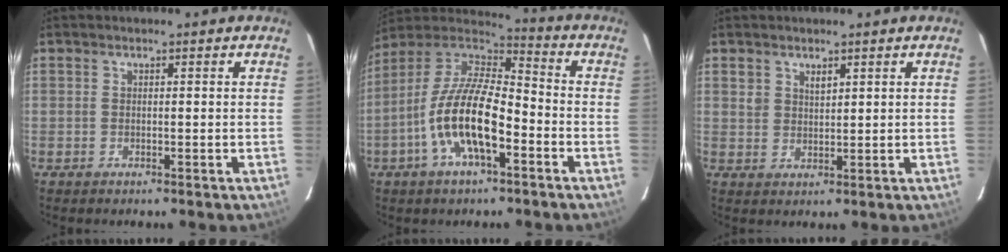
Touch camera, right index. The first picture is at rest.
{"total": 16.3, "force": [-5.9, 5.9, 14.0], "torque": [-0.278, -0.005, -0.117]}
{"total": 2.6, "force": [1.7, 1.7, 1.0], "torque": [-0.013, 0.003, 0.033]}